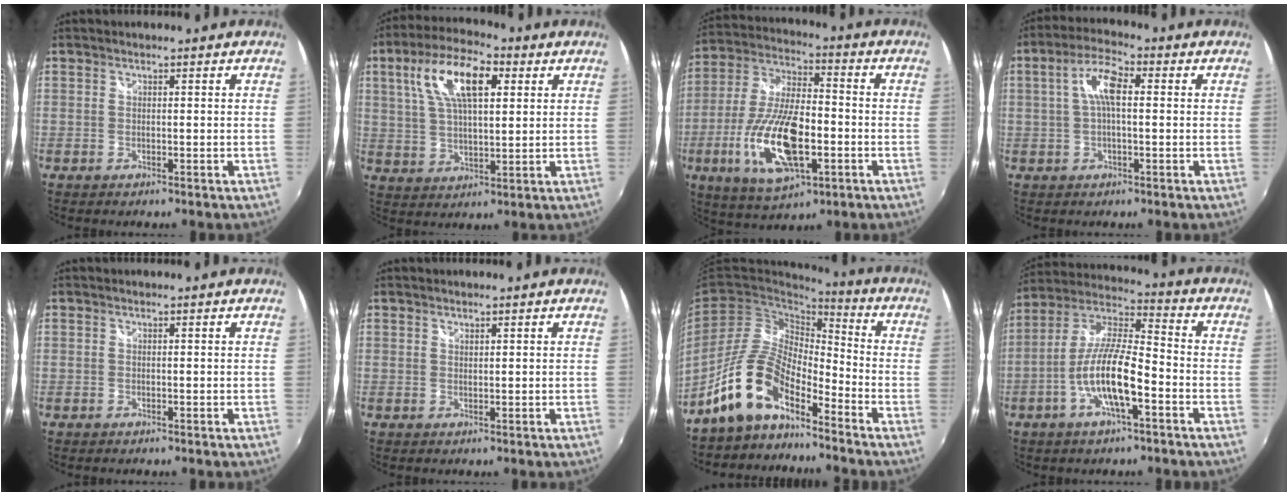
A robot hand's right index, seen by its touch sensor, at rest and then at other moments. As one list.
[{"total": 13.4, "force": [4.9, 5.6, 11.2], "torque": [-0.210, 0.026, 0.086]}, {"total": 18.3, "force": [-5.6, 7.4, 15.8], "torque": [-0.332, -0.019, -0.096]}, {"total": 6.7, "force": [0.7, 2.3, 6.2], "torque": [-0.122, 0.016, 0.012]}, {"total": 0.0}, {"total": 0.7, "force": [0.6, 0.3, 0.2], "torque": [-0.002, 0.000, 0.011]}, {"total": 11.7, "force": [-8.5, 4.3, 6.9], "torque": [-0.146, 0.022, -0.169]}, {"total": 12.9, "force": [-5.0, 3.0, 11.5], "torque": [-0.231, -0.001, -0.096]}]